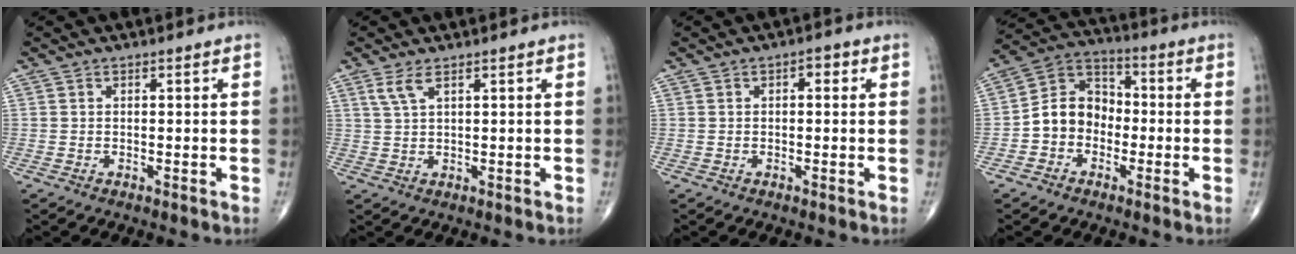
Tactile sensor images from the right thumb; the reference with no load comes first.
{"total": 2.8, "force": [1.6, 0.7, 2.2], "torque": [-0.054, 0.002, 0.041]}
{"total": 2.1, "force": [0.6, 1.1, 1.8], "torque": [-0.017, 0.006, 0.002]}
{"total": 9.5, "force": [-2.1, 7.8, 5.0], "torque": [-0.060, 0.042, -0.055]}